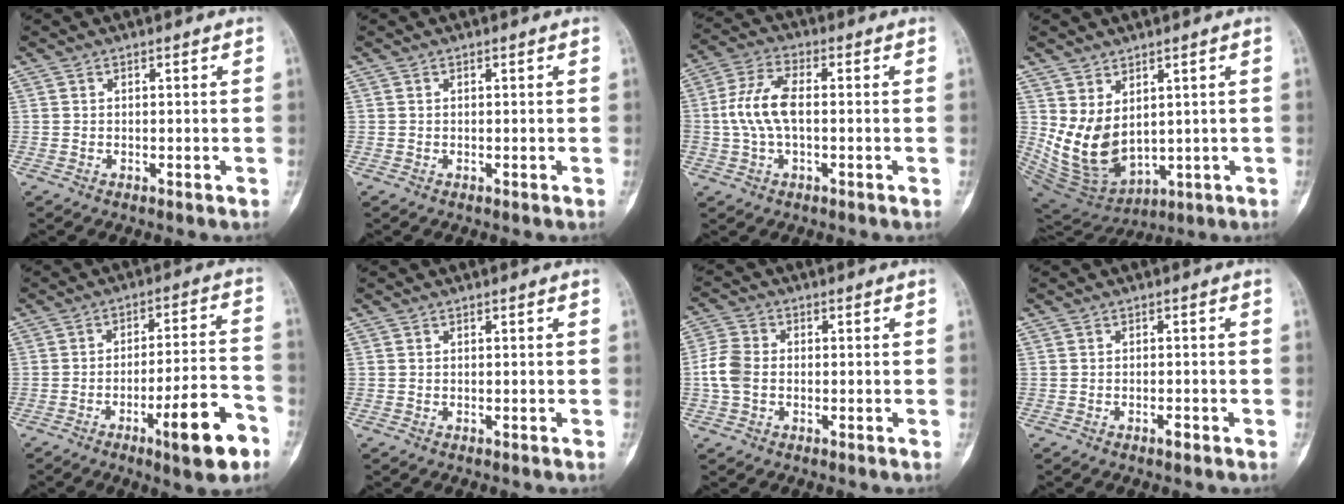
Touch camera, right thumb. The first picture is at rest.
{"total": 0.0}
{"total": 9.1, "force": [-0.2, 4.6, 7.8], "torque": [-0.168, 0.024, -0.010]}
{"total": 11.4, "force": [2.0, 7.8, 8.0], "torque": [-0.122, -0.028, 0.072]}
{"total": 13.0, "force": [-6.7, 2.7, 10.8], "torque": [-0.156, 0.038, -0.096]}
{"total": 0.0}
{"total": 6.0, "force": [-0.8, 4.5, 3.9], "torque": [-0.086, 0.014, -0.023]}
{"total": 1.3, "force": [-0.8, 0.5, 0.9], "torque": [-0.018, 0.004, -0.014]}